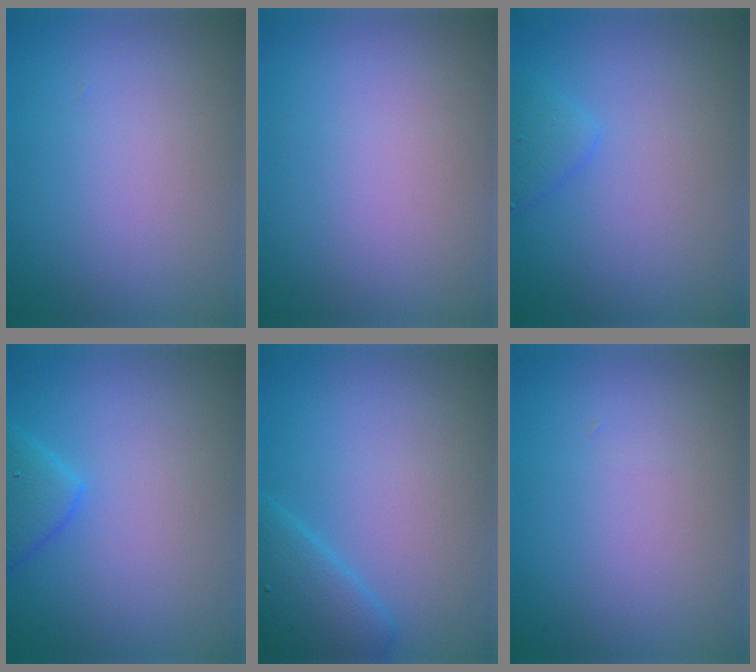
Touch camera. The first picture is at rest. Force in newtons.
{"total": 0.0}
{"total": 1.5, "press": 1.5, "slide": 0.0}
{"total": 2.3, "press": 2.3, "slide": 0.2}
{"total": 3.4, "press": 3.4, "slide": 0.2}
{"total": 0.0}